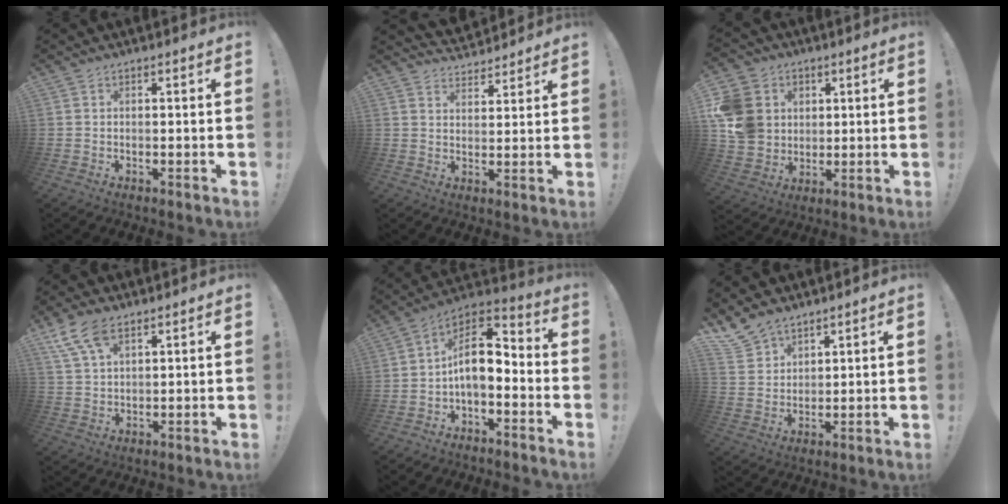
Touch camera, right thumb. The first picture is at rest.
{"total": 4.9, "force": [4.4, 2.0, 0.3], "torque": [0.002, -0.036, 0.082]}
{"total": 14.3, "force": [2.6, 12.7, 6.0], "torque": [-0.100, -0.008, 0.056]}
{"total": 8.8, "force": [5.3, 4.2, 5.6], "torque": [-0.117, -0.015, 0.103]}
{"total": 10.8, "force": [-0.1, 6.1, 8.8], "torque": [-0.155, 0.003, -0.003]}
{"total": 7.4, "force": [6.0, 3.9, 1.6], "torque": [-0.039, -0.038, 0.122]}